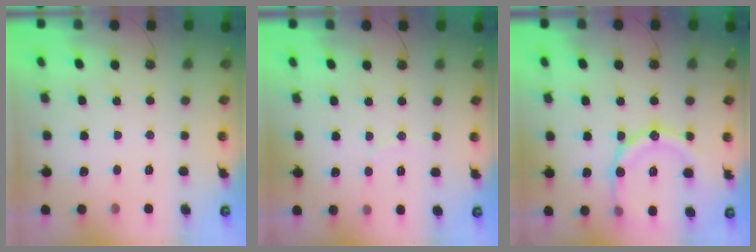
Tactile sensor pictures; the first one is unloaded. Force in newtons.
{"total": 3.1, "press": 3.1, "slide": 0.3}
{"total": 17.7, "press": 17.4, "slide": 3.3}